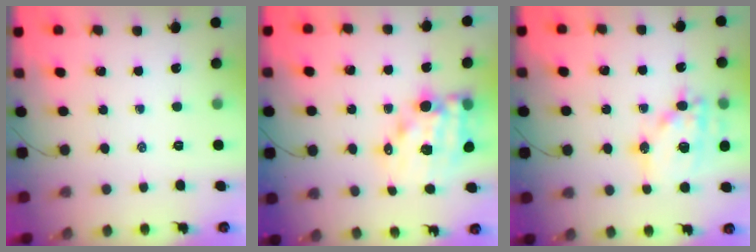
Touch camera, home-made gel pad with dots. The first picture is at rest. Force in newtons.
{"total": 12.0, "press": 11.5, "slide": 3.3}
{"total": 16.1, "press": 15.9, "slide": 3.0}